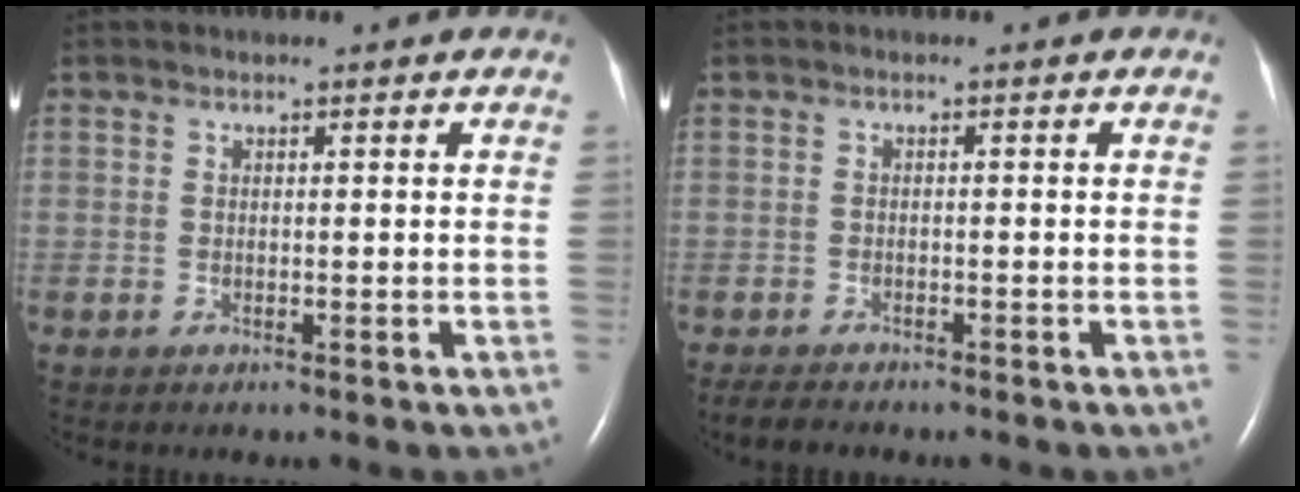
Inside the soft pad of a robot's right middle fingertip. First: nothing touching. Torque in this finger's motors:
{"motor_torque": [0.39, -0.30, 0.07, 0.02]}